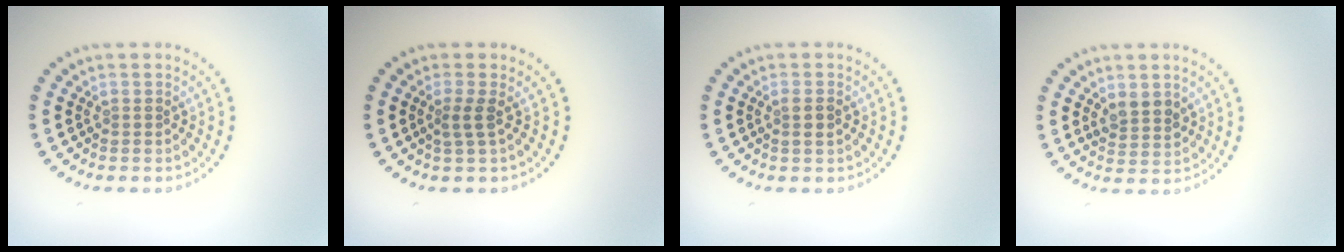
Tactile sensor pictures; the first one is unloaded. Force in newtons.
{"total": 1.6, "press": 1.0, "slide": 1.2}
{"total": 1.3, "press": 1.2, "slide": 0.5}
{"total": 2.2, "press": 2.0, "slide": 1.0}